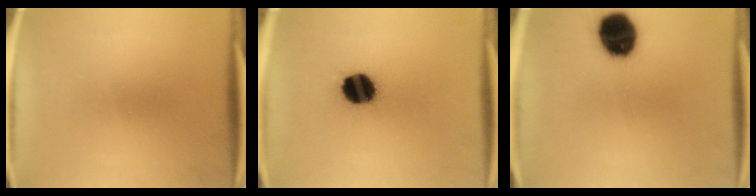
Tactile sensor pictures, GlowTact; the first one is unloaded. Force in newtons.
{"total": 12.0}
{"total": 13.3}